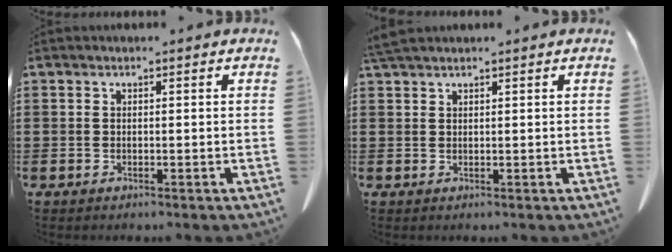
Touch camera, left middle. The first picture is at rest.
{"total": 2.0, "force": [1.7, 0.2, 0.9], "torque": [-0.023, -0.001, 0.034]}